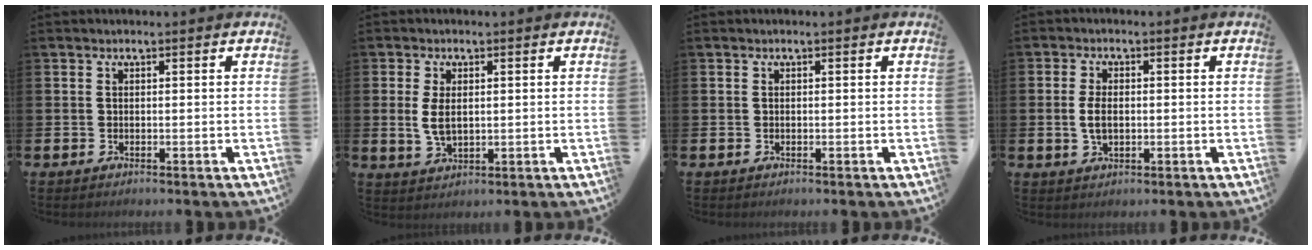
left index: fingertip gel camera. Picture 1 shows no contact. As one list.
[{"total": 3.9, "force": [0.8, 2.1, 3.2], "torque": [-0.050, 0.000, 0.011]}, {"total": 0.0}, {"total": 3.2, "force": [0.0, 1.9, 2.6], "torque": [-0.052, 0.002, -0.004]}]